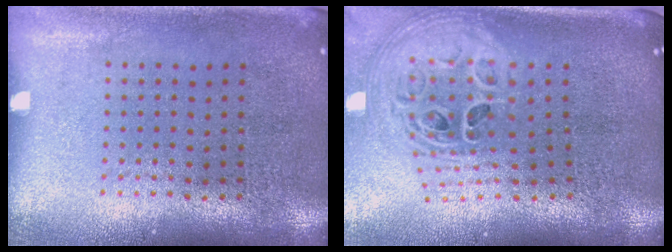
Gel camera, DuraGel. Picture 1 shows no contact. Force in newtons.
{"total": 3.0, "press": 2.1, "slide": 2.1}